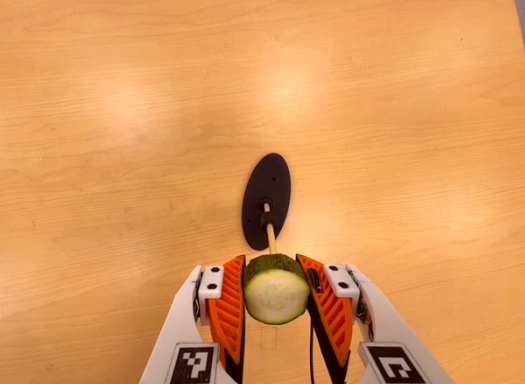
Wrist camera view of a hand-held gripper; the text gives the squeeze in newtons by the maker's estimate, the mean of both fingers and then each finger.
{"total": 11.0, "left": 9.5, "right": 12.5}